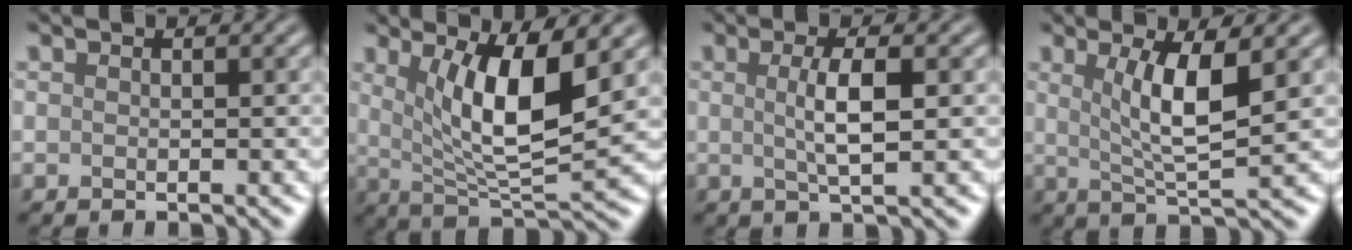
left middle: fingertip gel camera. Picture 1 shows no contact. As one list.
[{"total": 7.6, "force": [2.1, 2.1, 7.0], "torque": [-0.122, -0.016, 0.043]}, {"total": 3.4, "force": [0.3, 0.7, 3.3], "torque": [-0.062, 0.002, 0.005]}, {"total": 5.4, "force": [1.4, 1.2, 5.1], "torque": [-0.094, -0.008, 0.030]}]